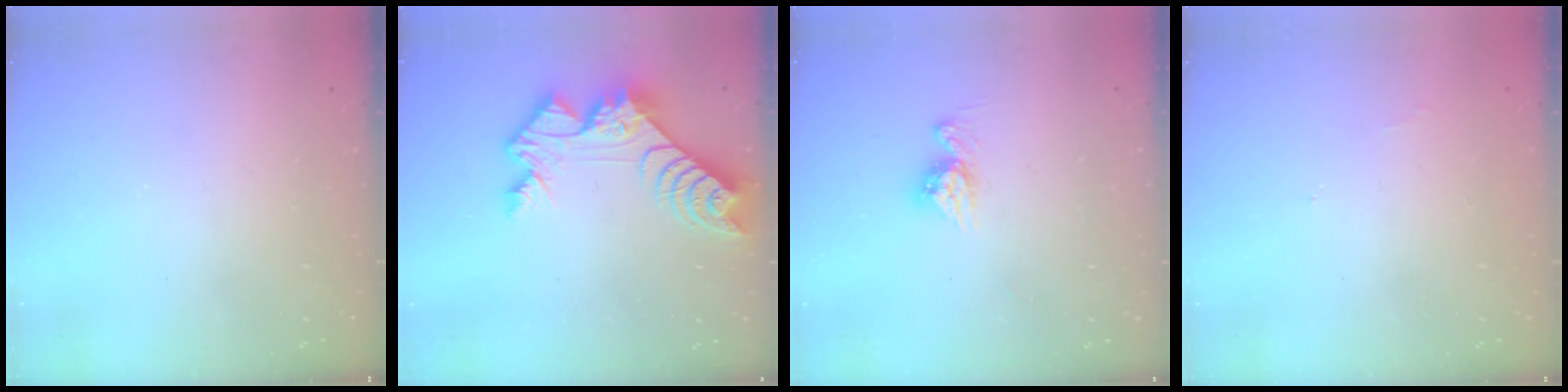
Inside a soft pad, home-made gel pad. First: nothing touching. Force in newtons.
{"total": 11.8, "press": 11.7, "slide": 0.8}
{"total": 8.5, "press": 8.4, "slide": 0.8}
{"total": 3.7, "press": 3.7, "slide": 0.4}